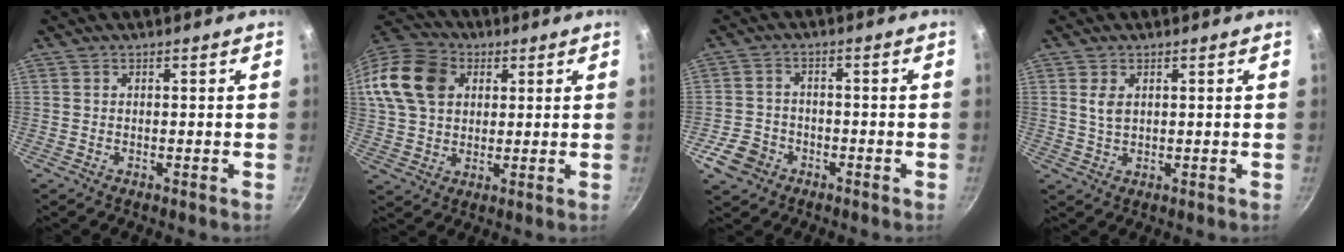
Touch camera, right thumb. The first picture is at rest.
{"total": 19.2, "force": [5.8, 14.6, 10.9], "torque": [-0.224, 0.025, 0.098]}
{"total": 6.1, "force": [-3.2, 4.7, 2.2], "torque": [-0.035, 0.028, -0.054]}
{"total": 3.0, "force": [0.9, 1.8, 2.2], "torque": [-0.039, -0.006, 0.019]}